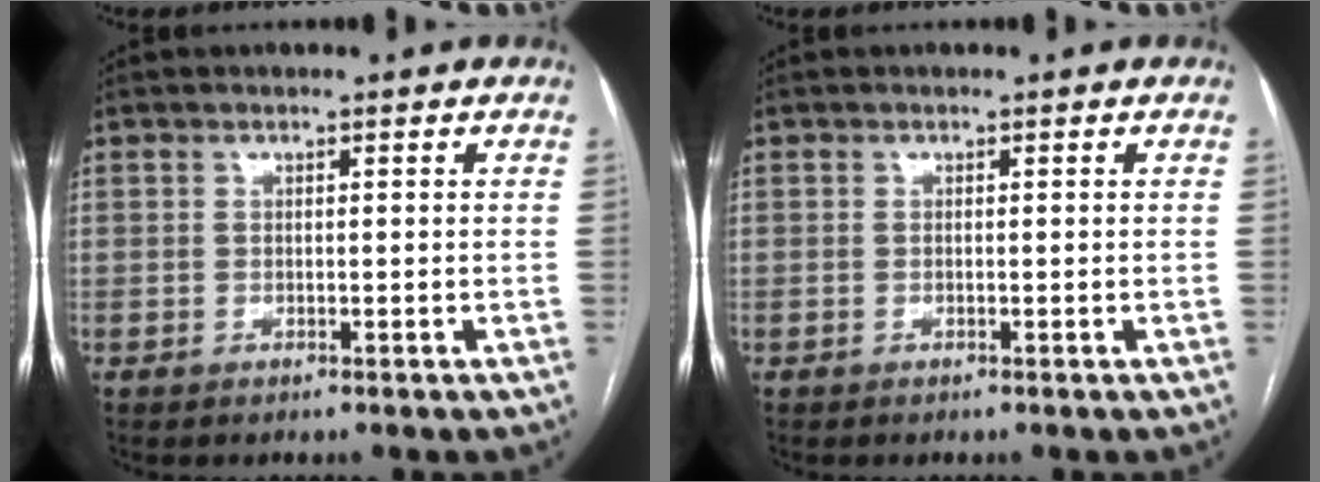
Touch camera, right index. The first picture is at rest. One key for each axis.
{"total": 0.0}